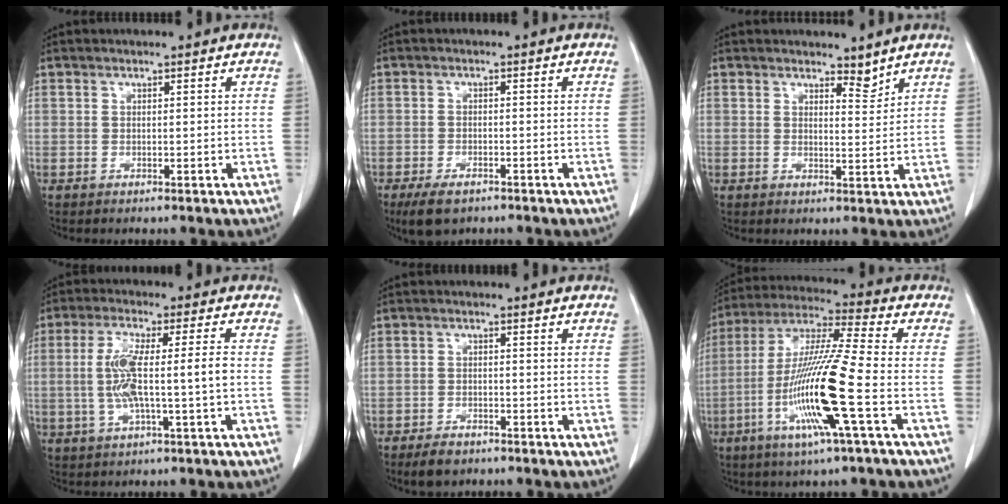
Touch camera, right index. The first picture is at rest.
{"total": 4.8, "force": [-3.4, 2.2, 2.6], "torque": [-0.045, -0.006, -0.051]}
{"total": 3.5, "force": [3.1, 1.0, 1.2], "torque": [-0.012, -0.010, 0.051]}
{"total": 7.5, "force": [-0.6, 0.5, 7.4], "torque": [-0.150, 0.009, -0.010]}
{"total": 3.7, "force": [-2.9, 1.8, 1.5], "torque": [-0.024, -0.001, -0.042]}
{"total": 17.1, "force": [-4.9, -0.6, 16.4], "torque": [-0.329, -0.013, -0.103]}